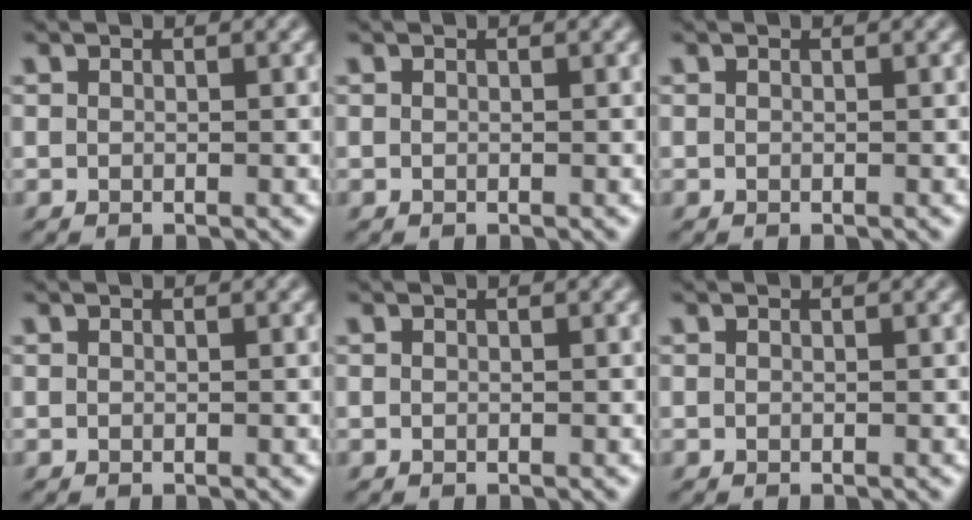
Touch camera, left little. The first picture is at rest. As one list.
[{"total": 0.0}, {"total": 0.0}, {"total": 0.0}, {"total": 0.0}, {"total": 0.0}]